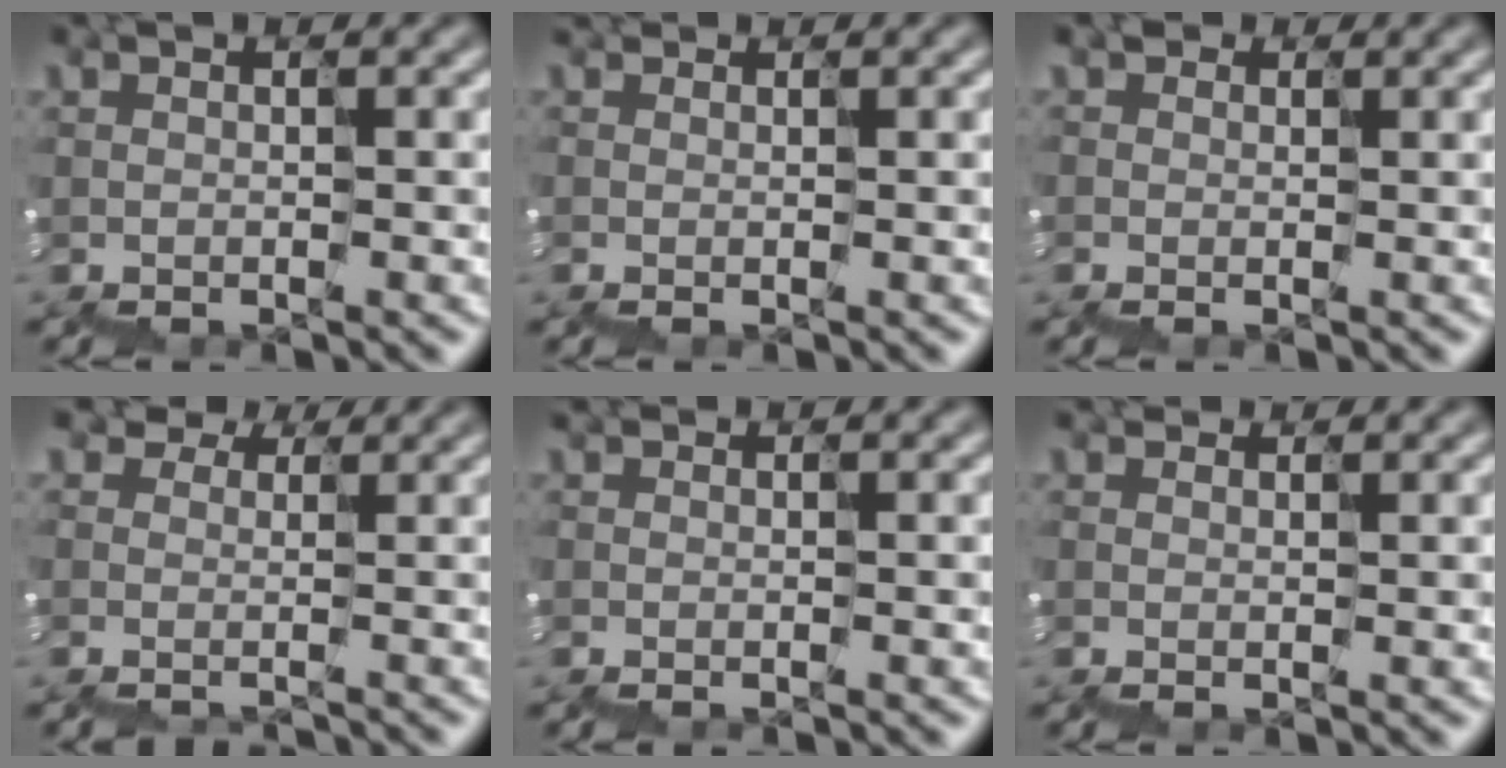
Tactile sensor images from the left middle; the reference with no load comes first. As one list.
[{"total": 0.0}, {"total": 0.8, "force": [0.5, 0.6, 0.2], "torque": [-0.010, 0.008, 0.005]}, {"total": 5.3, "force": [1.6, 4.3, 2.7], "torque": [-0.072, 0.024, 0.054]}, {"total": 0.5, "force": [-0.5, -0.1, -0.2], "torque": [0.004, -0.006, -0.006]}, {"total": 0.7, "force": [0.6, 0.4, 0.2], "torque": [0.008, 0.009, 0.002]}]